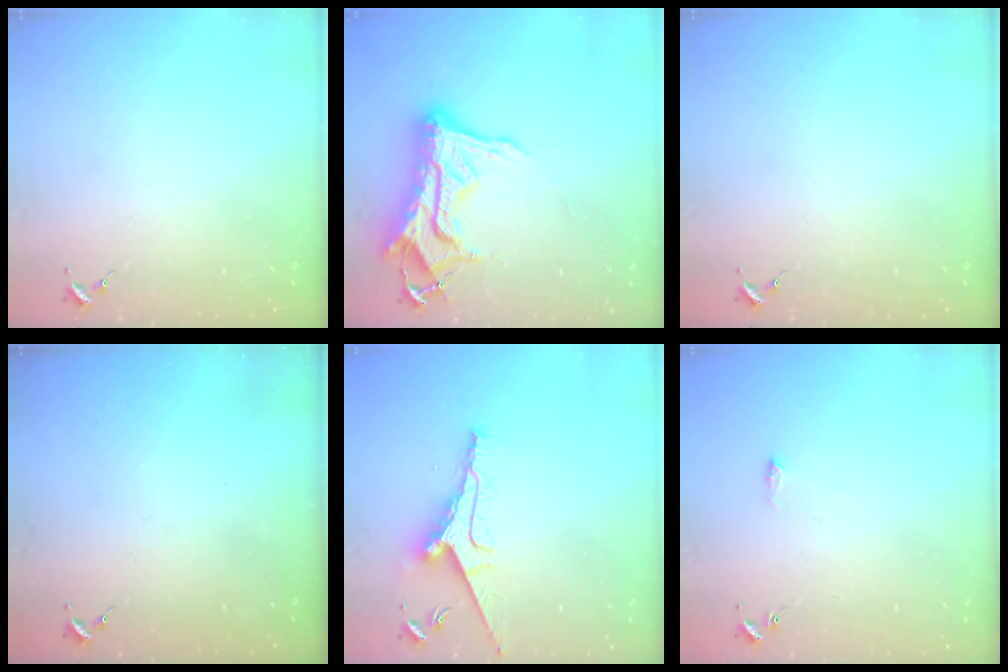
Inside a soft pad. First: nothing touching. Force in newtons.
{"total": 20.5, "press": 20.4, "slide": 2.1}
{"total": 0.0}
{"total": 0.0}
{"total": 10.2, "press": 10.2, "slide": 0.2}
{"total": 4.6, "press": 4.6, "slide": 0.7}